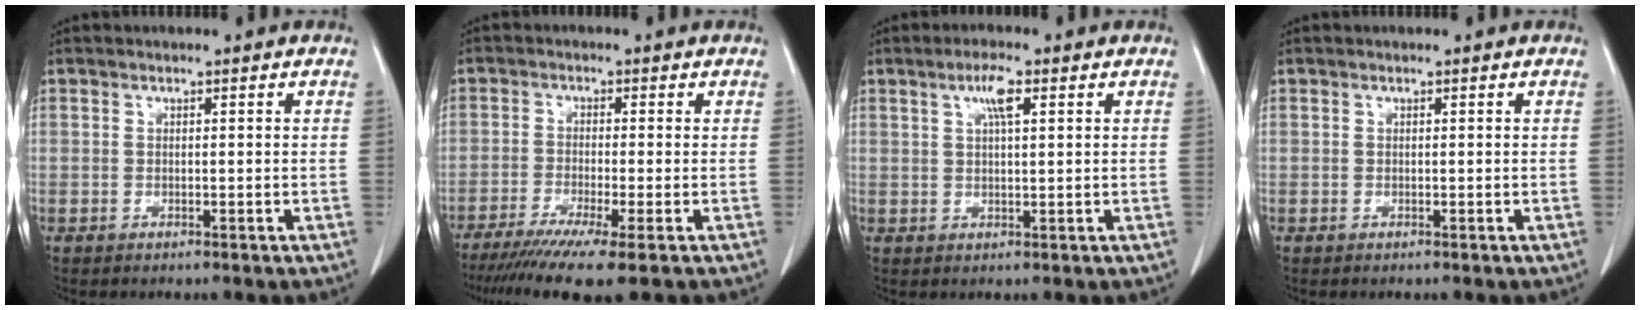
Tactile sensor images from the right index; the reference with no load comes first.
{"total": 9.3, "force": [-6.6, -0.3, 6.6], "torque": [-0.104, -0.022, -0.105]}
{"total": 3.6, "force": [1.6, 0.5, 3.2], "torque": [-0.060, 0.004, 0.028]}
{"total": 0.0}